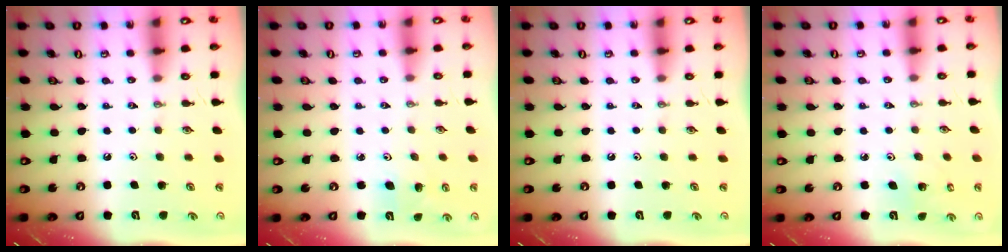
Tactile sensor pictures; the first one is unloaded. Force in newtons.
{"total": 3.3, "press": 3.0, "slide": 1.4}
{"total": 0.0}
{"total": 2.7, "press": 2.7, "slide": 0.2}